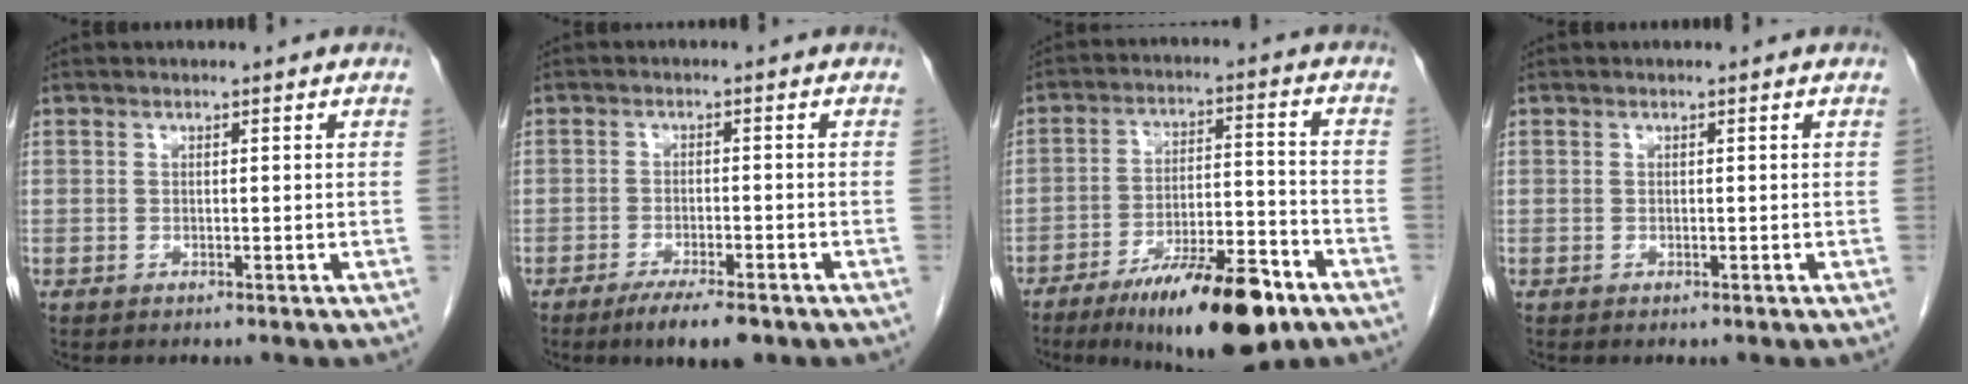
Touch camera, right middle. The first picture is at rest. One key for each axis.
{"total": 6.1, "fx": -4.2, "fy": 1.1, "fz": 4.2, "tx": -0.068, "ty": -0.010, "tz": -0.064}
{"total": 16.0, "fx": -10.2, "fy": 3.5, "fz": 11.8, "tx": -0.171, "ty": -0.006, "tz": -0.164}
{"total": 0.0}